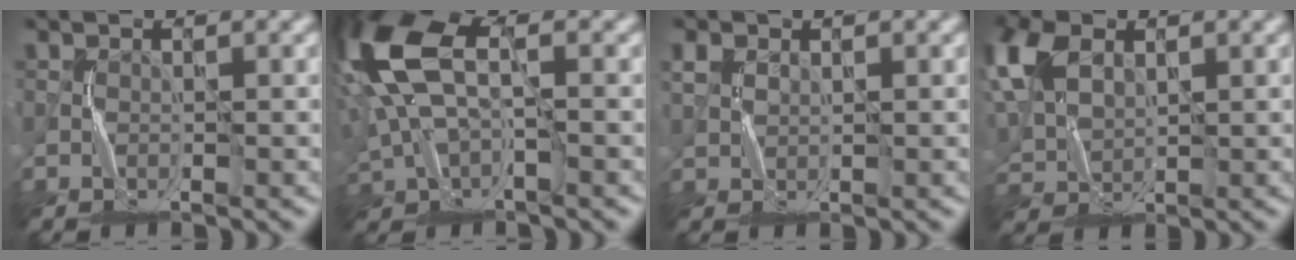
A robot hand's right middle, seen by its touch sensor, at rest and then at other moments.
{"total": 10.2, "force": [2.2, 5.6, 8.2], "torque": [-0.204, 0.014, 0.038]}
{"total": 1.3, "force": [1.0, 0.8, 0.2], "torque": [0.000, 0.004, 0.021]}
{"total": 6.9, "force": [3.1, 4.5, 4.1], "torque": [-0.127, 0.015, 0.065]}